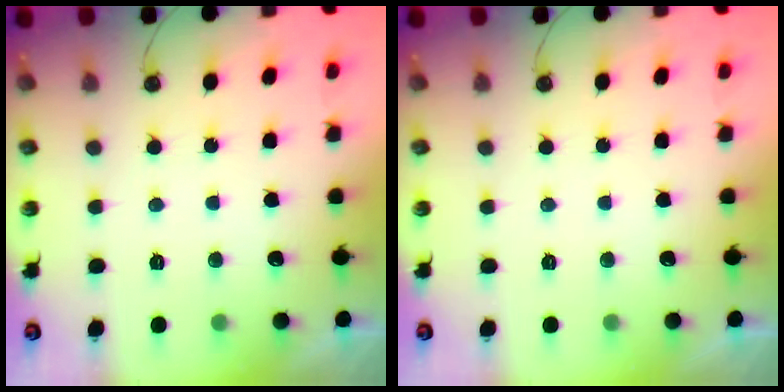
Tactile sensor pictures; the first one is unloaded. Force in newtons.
{"total": 0.0}